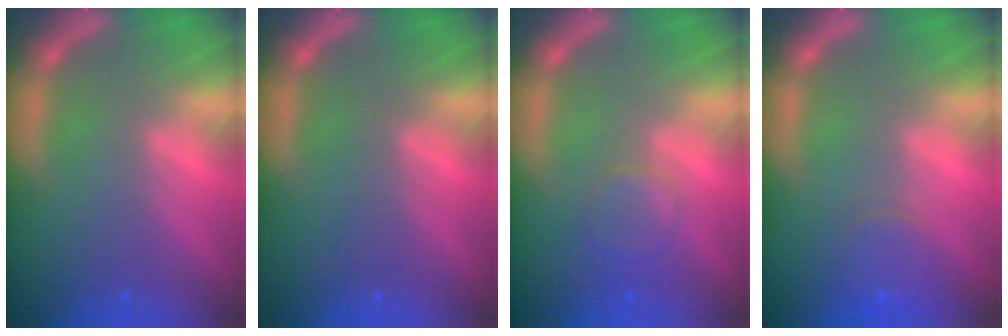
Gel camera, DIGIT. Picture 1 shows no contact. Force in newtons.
{"total": 0.0}
{"total": 2.9}
{"total": 3.0}